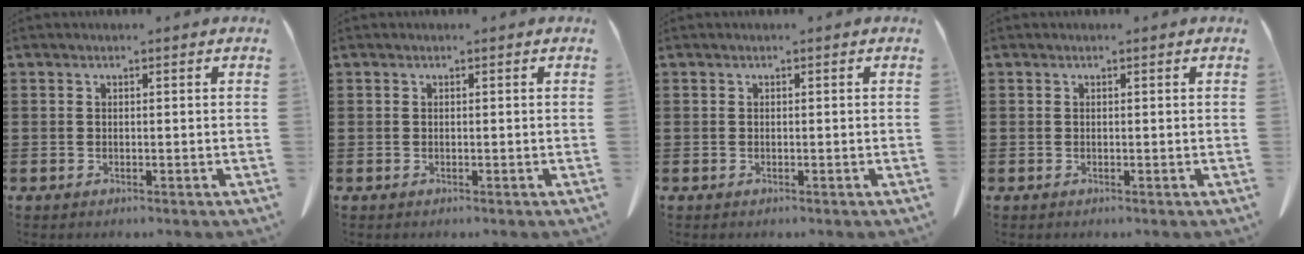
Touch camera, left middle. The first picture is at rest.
{"total": 0.0}
{"total": 0.0}
{"total": 0.0}